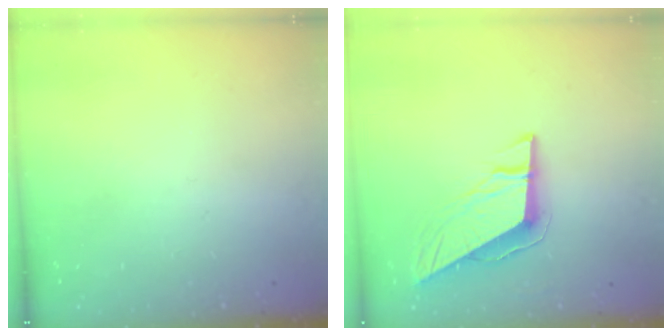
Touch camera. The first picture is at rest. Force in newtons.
{"total": 9.1, "press": 9.1, "slide": 0.3}